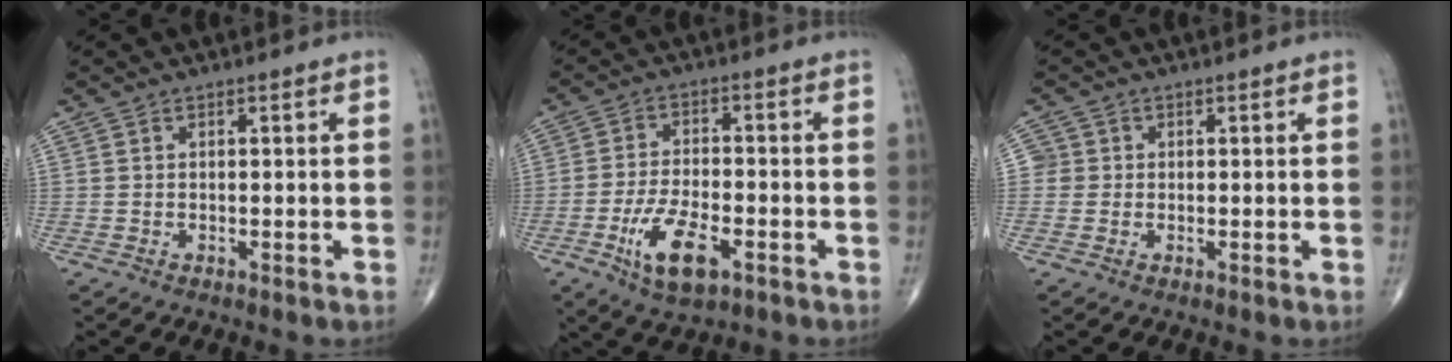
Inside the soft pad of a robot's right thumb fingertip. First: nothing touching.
{"total": 10.1, "force": [-4.3, 4.4, 8.0], "torque": [-0.151, 0.011, -0.072]}
{"total": 2.3, "force": [0.1, 2.3, 0.2], "torque": [0.016, 0.007, -0.003]}